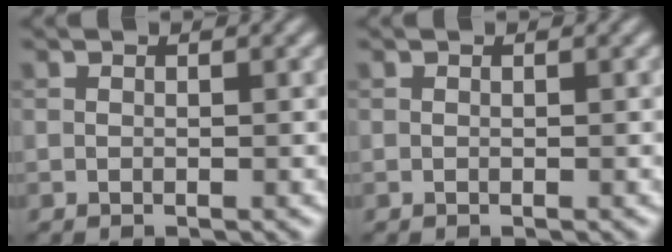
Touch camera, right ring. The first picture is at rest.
{"total": 0.0}